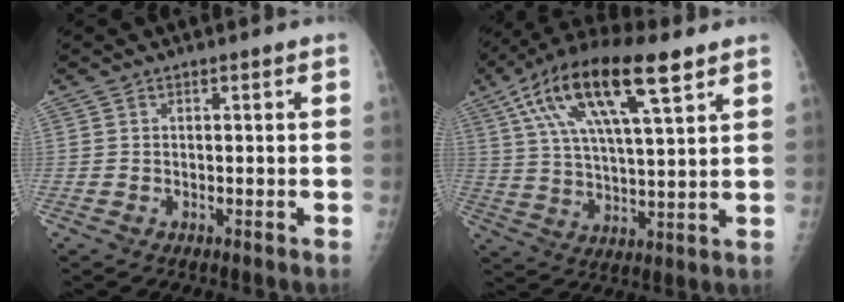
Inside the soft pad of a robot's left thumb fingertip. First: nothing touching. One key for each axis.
{"total": 18.7, "fx": 9.5, "fy": 5.6, "fz": 15.1, "tx": -0.277, "ty": -0.004, "tz": 0.168}